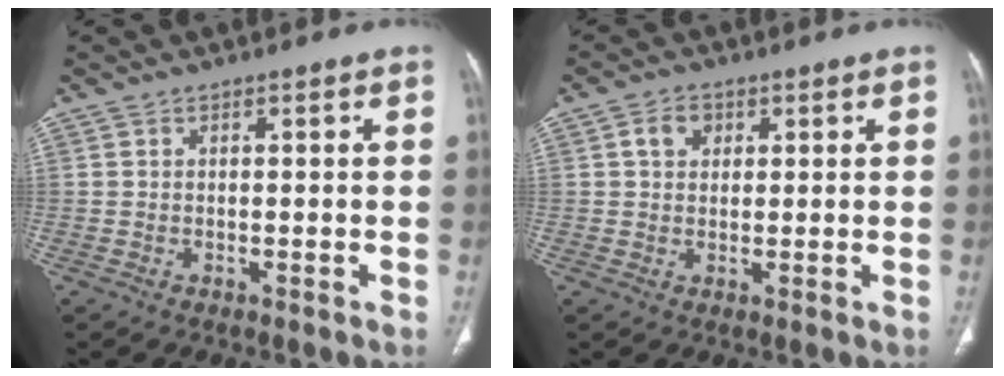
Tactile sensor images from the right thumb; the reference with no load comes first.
{"total": 3.6, "force": [1.2, 2.8, 1.9], "torque": [-0.020, 0.002, 0.022]}